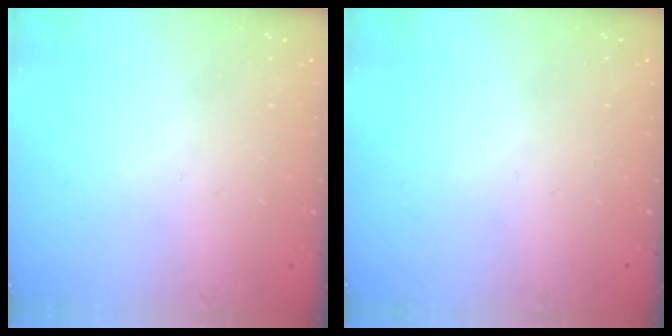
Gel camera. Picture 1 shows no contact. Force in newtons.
{"total": 0.0}